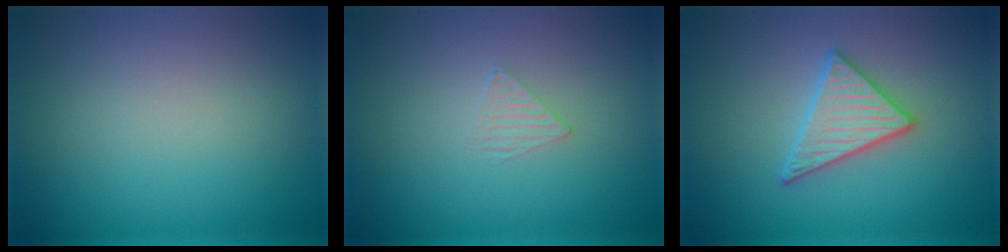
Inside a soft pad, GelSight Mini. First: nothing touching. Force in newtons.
{"total": 1.0, "press": 0.3, "slide": 0.9}
{"total": 3.3, "press": 3.2, "slide": 0.6}